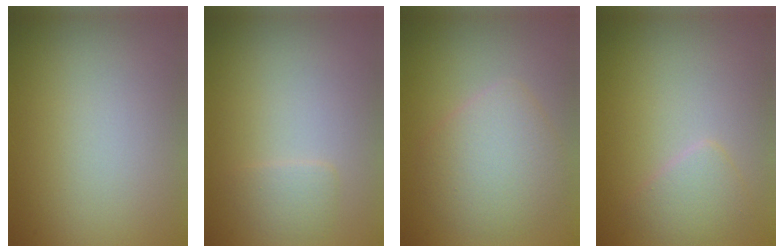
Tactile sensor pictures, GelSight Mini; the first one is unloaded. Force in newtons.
{"total": 1.2, "press": 1.1, "slide": 0.3}
{"total": 3.9, "press": 3.9, "slide": 0.2}
{"total": 2.0, "press": 2.0, "slide": 0.1}